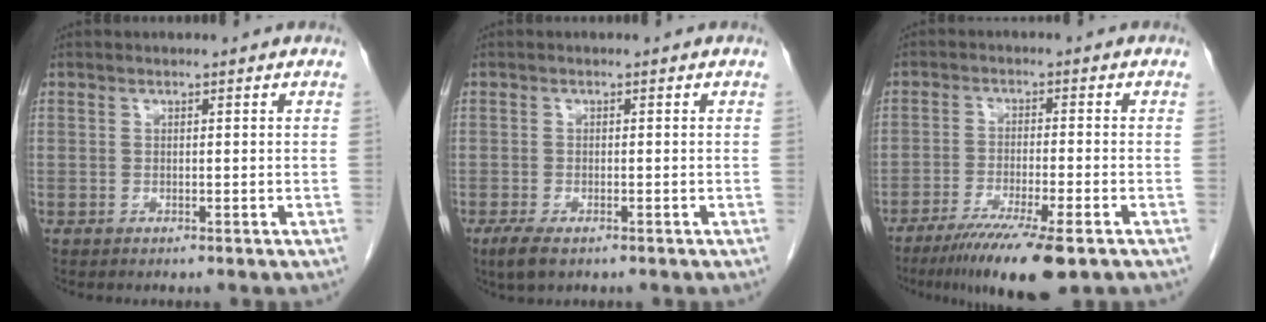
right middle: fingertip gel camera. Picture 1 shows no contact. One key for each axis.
{"total": 3.1, "fx": -1.9, "fy": 1.1, "fz": 2.2, "tx": -0.048, "ty": -0.007, "tz": -0.031}
{"total": 10.9, "fx": -7.3, "fy": 0.6, "fz": 8.1, "tx": -0.133, "ty": -0.027, "tz": -0.114}